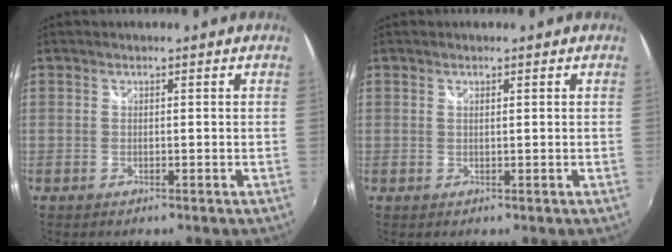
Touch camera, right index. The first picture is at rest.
{"total": 0.5, "force": [0.3, 0.1, 0.4], "torque": [-0.008, 0.001, 0.006]}